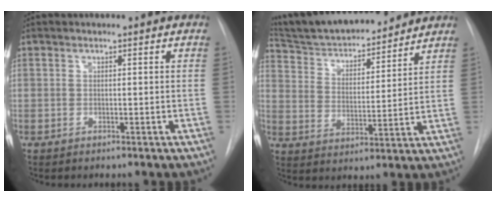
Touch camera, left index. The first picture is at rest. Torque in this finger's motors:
{"motor_torque": [-0.45, -1.28, 0.22, 0.05]}